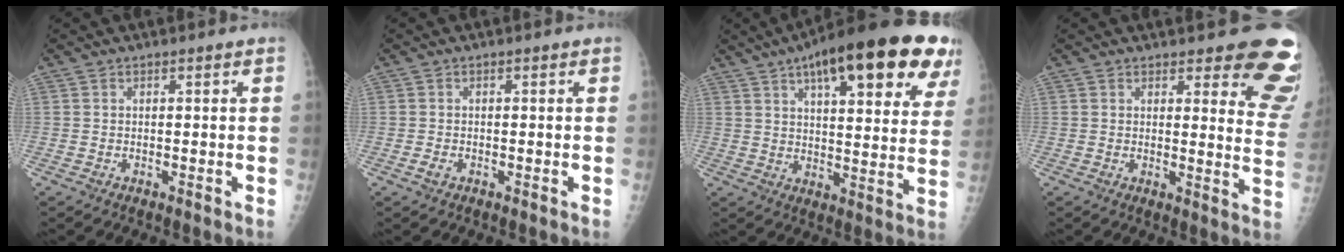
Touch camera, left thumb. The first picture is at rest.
{"total": 1.2, "force": [-0.5, 0.8, 0.7], "torque": [-0.016, -0.001, -0.010]}
{"total": 26.6, "force": [14.2, 8.6, 20.8], "torque": [-0.272, -0.008, 0.194]}
{"total": 12.3, "force": [9.8, 3.8, 6.5], "torque": [-0.022, -0.072, 0.088]}